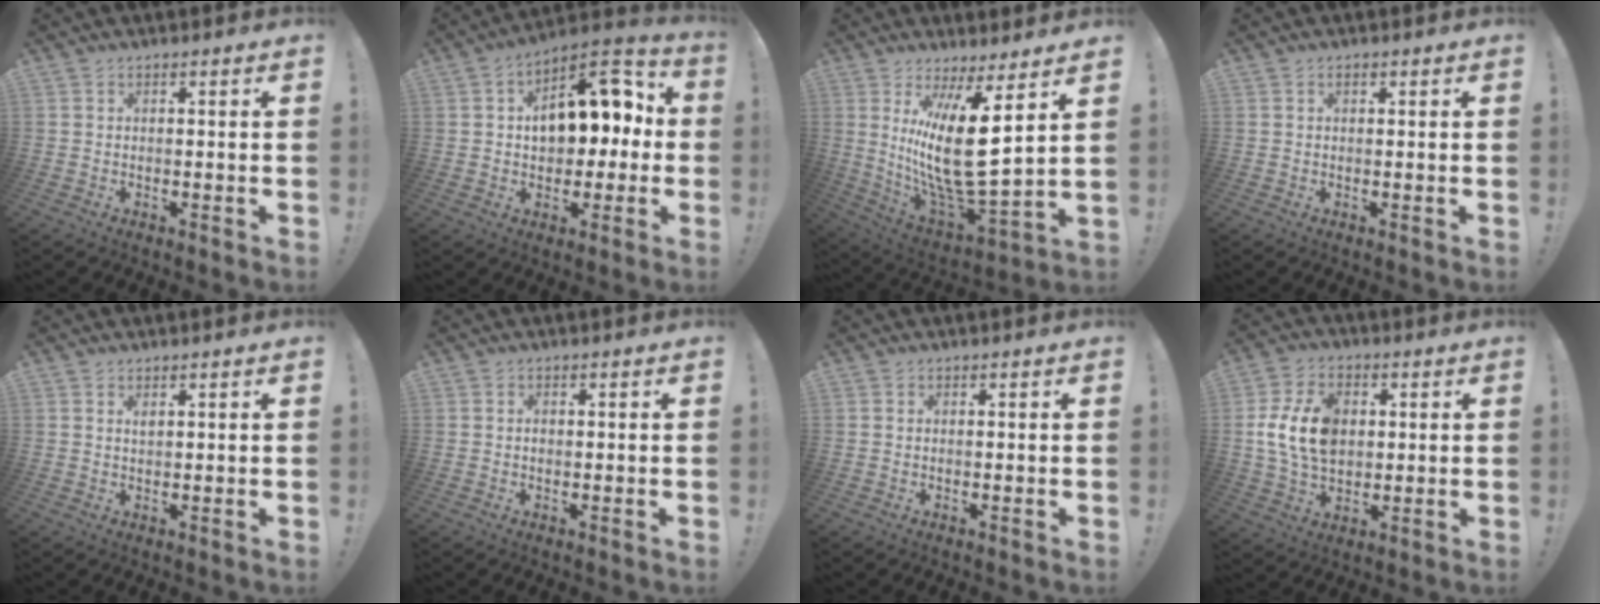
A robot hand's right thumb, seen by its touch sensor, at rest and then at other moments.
{"total": 15.2, "force": [2.8, 9.9, 11.2], "torque": [-0.151, 0.000, 0.049]}
{"total": 20.3, "force": [5.7, 5.5, 18.7], "torque": [-0.355, -0.064, 0.096]}
{"total": 0.6, "force": [0.3, 0.4, 0.4], "torque": [-0.008, 0.001, 0.006]}
{"total": 0.9, "force": [0.6, 0.3, 0.5], "torque": [-0.002, -0.004, 0.009]}
{"total": 0.5, "force": [0.0, 0.4, 0.3], "torque": [-0.007, 0.003, 0.000]}
{"total": 0.0}
{"total": 15.6, "force": [1.9, 11.1, 10.8], "torque": [-0.205, 0.004, 0.039]}